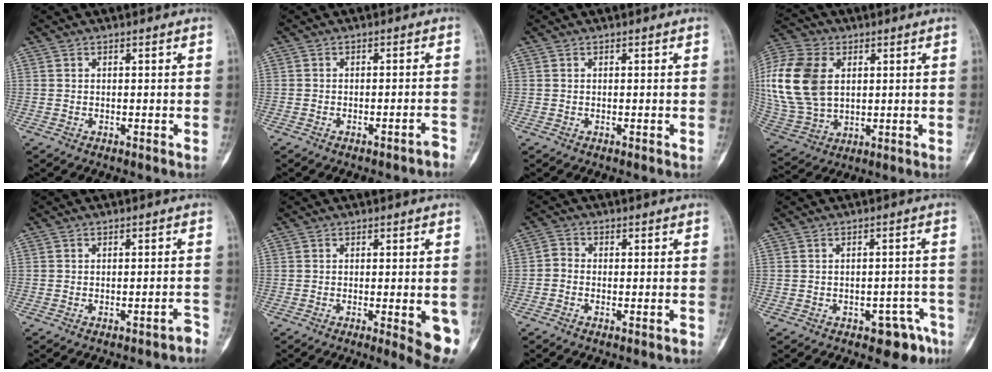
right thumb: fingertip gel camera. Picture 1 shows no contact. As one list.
[{"total": 2.0, "force": [-1.7, 0.4, 0.9], "torque": [-0.008, 0.023, -0.022]}, {"total": 0.0}, {"total": 20.0, "force": [3.6, 13.8, 14.1], "torque": [-0.310, -0.007, 0.074]}, {"total": 2.4, "force": [-2.1, 0.8, 0.9], "torque": [-0.001, 0.030, -0.027]}, {"total": 8.9, "force": [-2.6, 2.3, 8.2], "torque": [-0.084, -0.011, -0.028]}, {"total": 2.8, "force": [-1.7, 1.8, 1.4], "torque": [-0.020, 0.018, -0.032]}, {"total": 6.7, "force": [-4.2, 3.6, 3.8], "torque": [-0.020, 0.037, -0.049]}]